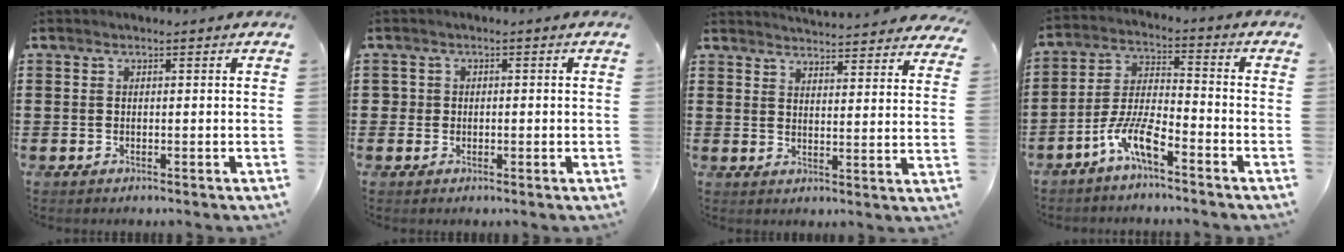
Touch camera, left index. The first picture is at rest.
{"total": 1.4, "force": [-0.2, 1.3, 0.6], "torque": [-0.015, 0.007, -0.008]}
{"total": 4.2, "force": [4.2, -0.1, 0.2], "torque": [-0.013, -0.031, 0.073]}
{"total": 8.2, "force": [-6.0, 1.7, 5.3], "torque": [-0.119, -0.003, -0.118]}